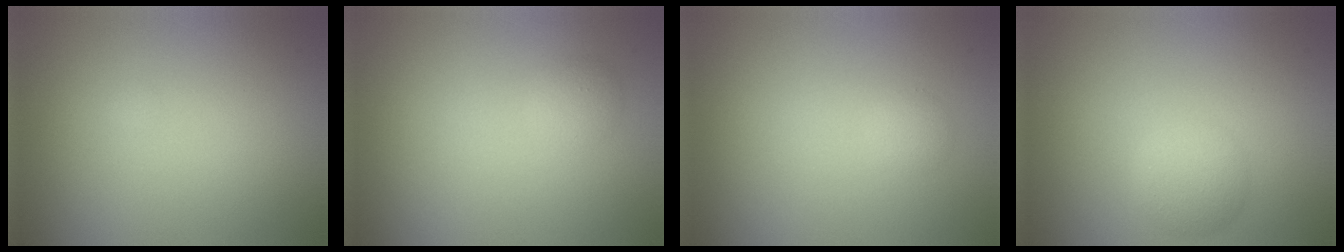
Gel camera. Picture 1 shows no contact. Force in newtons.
{"total": 1.1, "press": 1.1, "slide": 0.1}
{"total": 0.8, "press": 0.8, "slide": 0.1}
{"total": 2.7, "press": 2.6, "slide": 0.2}